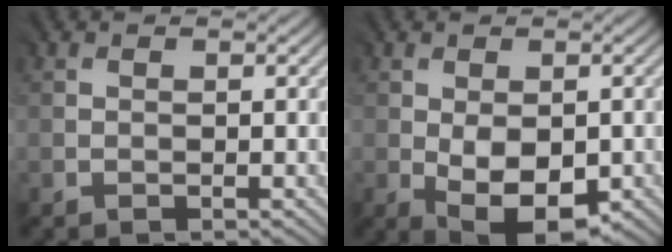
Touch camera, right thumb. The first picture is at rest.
{"total": 7.7, "force": [-2.1, 4.4, 6.0], "torque": [-0.107, -0.024, -0.027]}